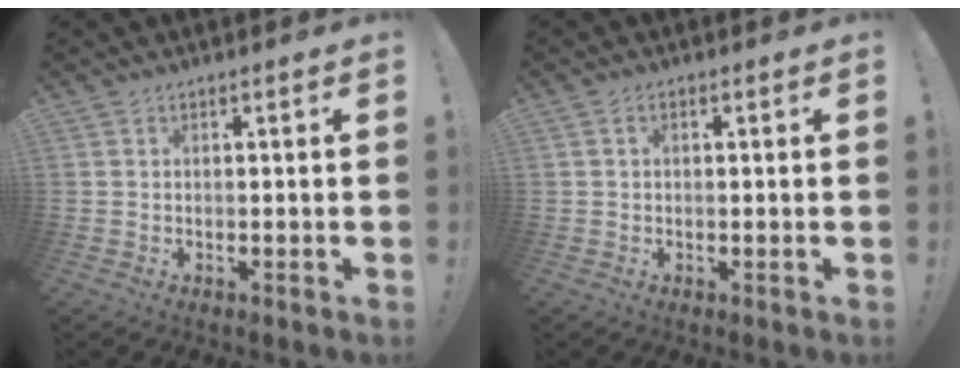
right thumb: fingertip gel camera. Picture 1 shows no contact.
{"total": 1.1, "force": [0.1, 0.8, 0.8], "torque": [-0.016, 0.003, 0.002]}